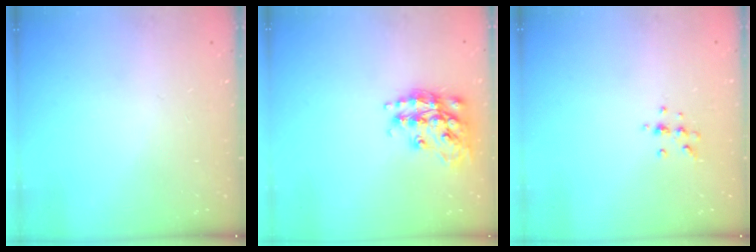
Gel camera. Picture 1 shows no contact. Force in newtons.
{"total": 17.2, "press": 17.2, "slide": 1.2}
{"total": 6.0, "press": 5.6, "slide": 2.0}